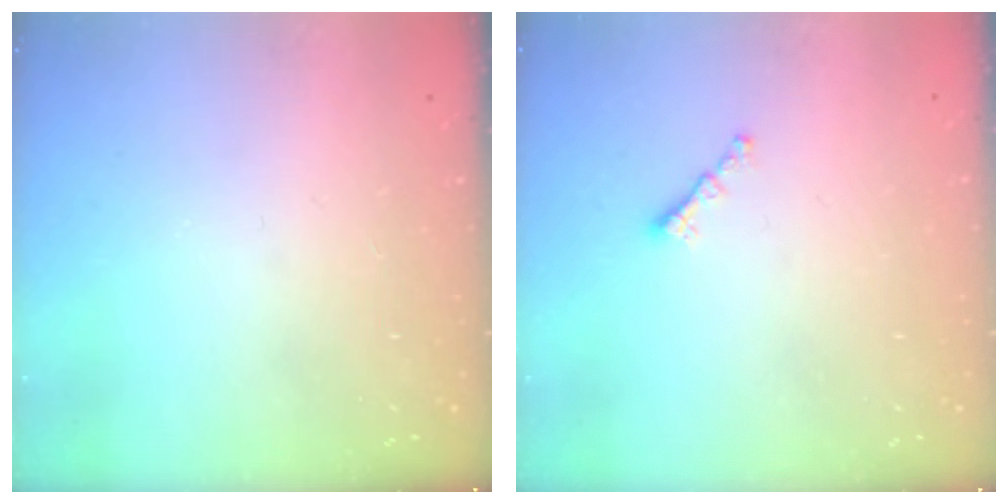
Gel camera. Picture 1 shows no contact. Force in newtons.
{"total": 0.8, "press": 0.7, "slide": 0.4}